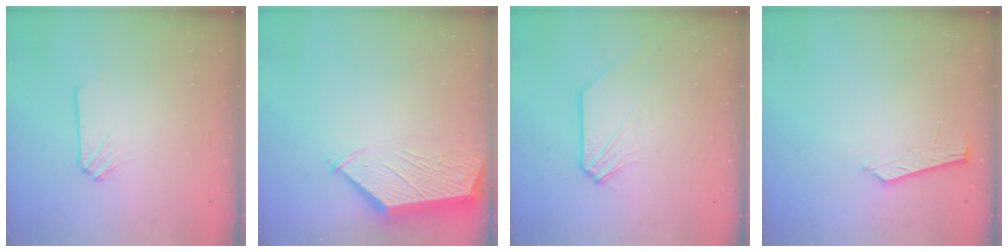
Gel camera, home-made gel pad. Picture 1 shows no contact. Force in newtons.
{"total": 3.4, "press": 3.3, "slide": 0.5}
{"total": 1.8, "press": 1.8, "slide": 0.2}
{"total": 4.4, "press": 4.4, "slide": 0.5}